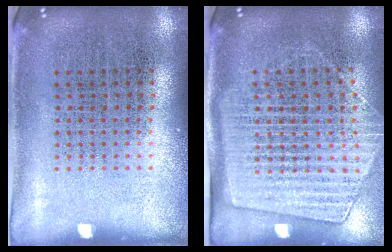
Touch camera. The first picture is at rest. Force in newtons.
{"total": 1.9, "press": 1.6, "slide": 1.0}